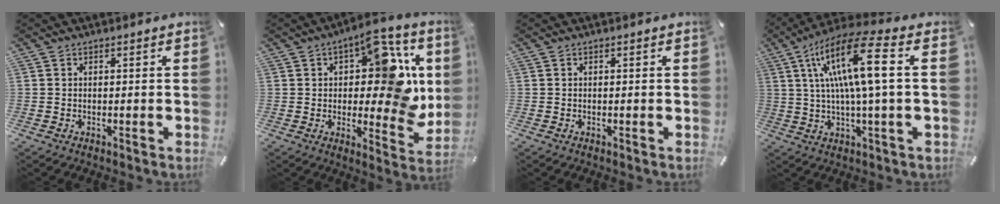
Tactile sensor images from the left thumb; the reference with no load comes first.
{"total": 15.9, "force": [4.2, 7.9, 13.1], "torque": [-0.154, -0.033, 0.068]}
{"total": 0.0}
{"total": 15.8, "force": [3.7, 2.2, 15.2], "torque": [-0.298, -0.007, 0.045]}